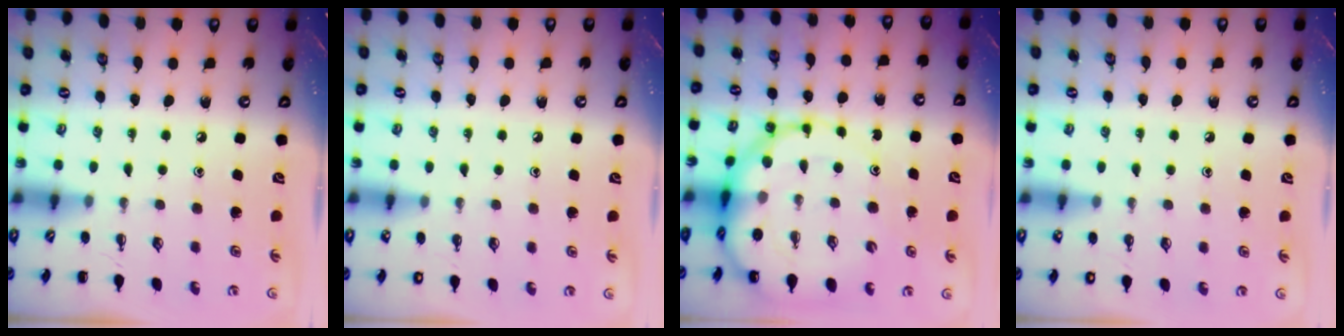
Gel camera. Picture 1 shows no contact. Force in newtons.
{"total": 1.8, "press": 1.8, "slide": 0.3}
{"total": 16.1, "press": 15.4, "slide": 4.4}
{"total": 3.4, "press": 2.5, "slide": 2.3}